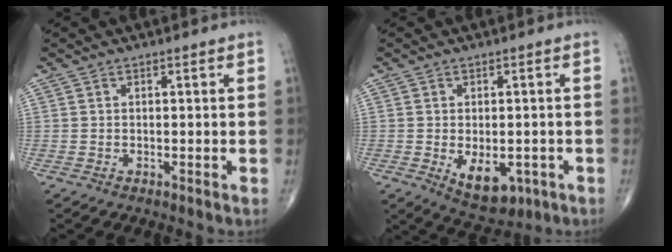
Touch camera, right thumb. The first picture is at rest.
{"total": 8.0, "force": [-2.4, 4.6, 6.1], "torque": [-0.068, -0.001, -0.021]}